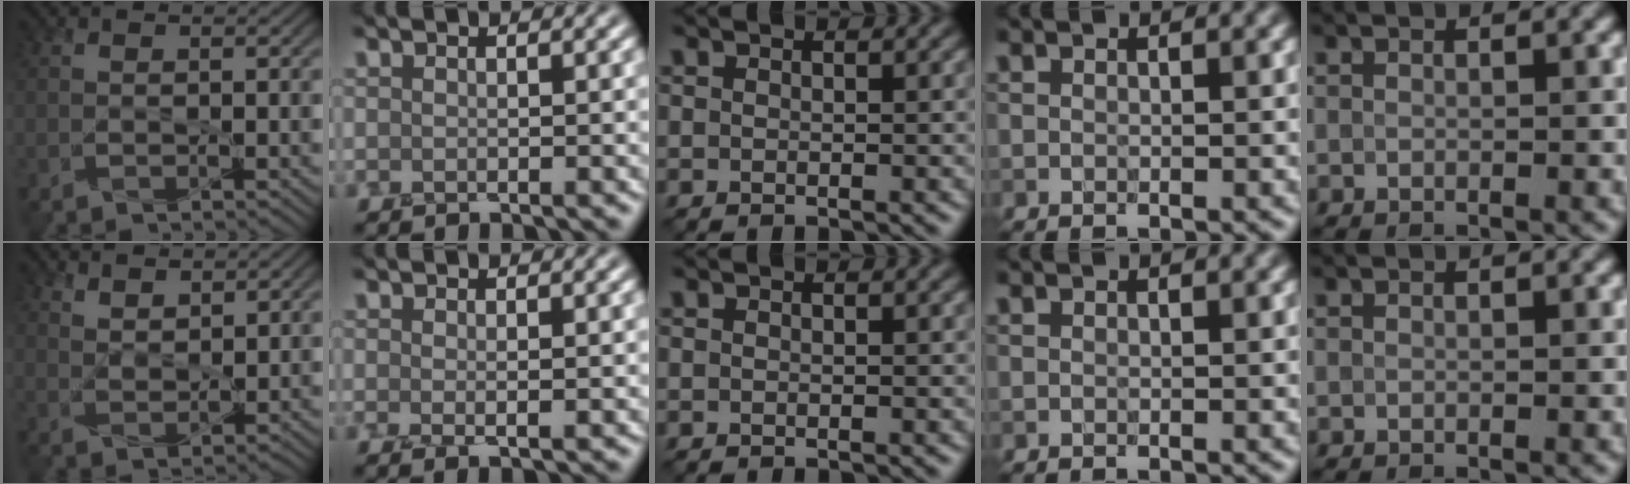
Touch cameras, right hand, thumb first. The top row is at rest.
{"thumb": {"total": 3.8, "force": [3.2, 1.3, 1.7], "torque": [-0.040, -0.008, 0.074]}, "index": {"total": 1.1, "force": [0.1, 0.3, 1.0], "torque": [-0.017, -0.005, 0.004]}}